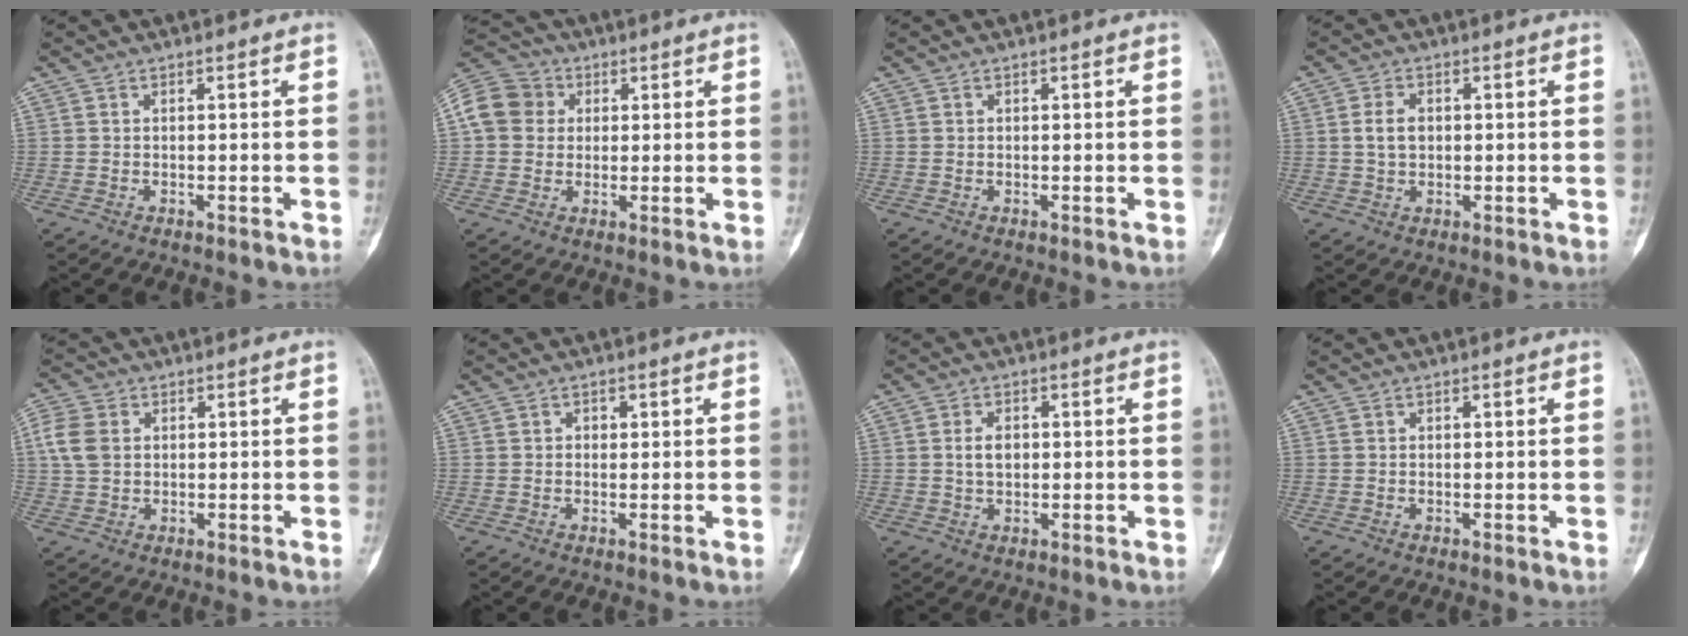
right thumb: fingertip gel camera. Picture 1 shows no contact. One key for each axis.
{"total": 9.6, "fx": 1.6, "fy": 8.5, "fz": 4.2, "tx": -0.072, "ty": 0.015, "tz": 0.018}
{"total": 0.0}
{"total": 3.9, "fx": 0.4, "fy": 2.7, "fz": 2.8, "tx": -0.045, "ty": 0.002, "tz": 0.006}
{"total": 5.7, "fx": 1.1, "fy": 4.4, "fz": 3.5, "tx": -0.079, "ty": 0.006, "tz": 0.018}
{"total": 1.2, "fx": 0.3, "fy": 1.0, "fz": 0.6, "tx": 0.001, "ty": 0.002, "tz": 0.002}
{"total": 3.5, "fx": 0.4, "fy": 2.3, "fz": 2.6, "tx": -0.039, "ty": 0.002, "tz": 0.006}
{"total": 0.0}